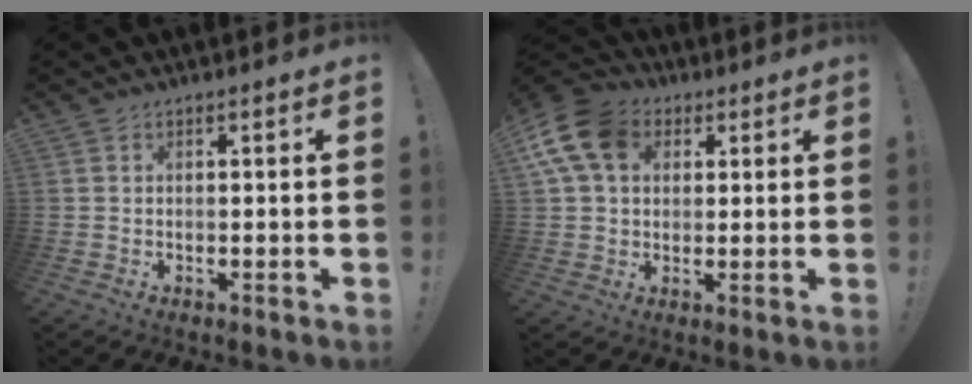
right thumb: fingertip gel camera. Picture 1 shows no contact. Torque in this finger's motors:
{"motor_torque": [0.27, 0.27, 0.65, 0.34, 0.29]}